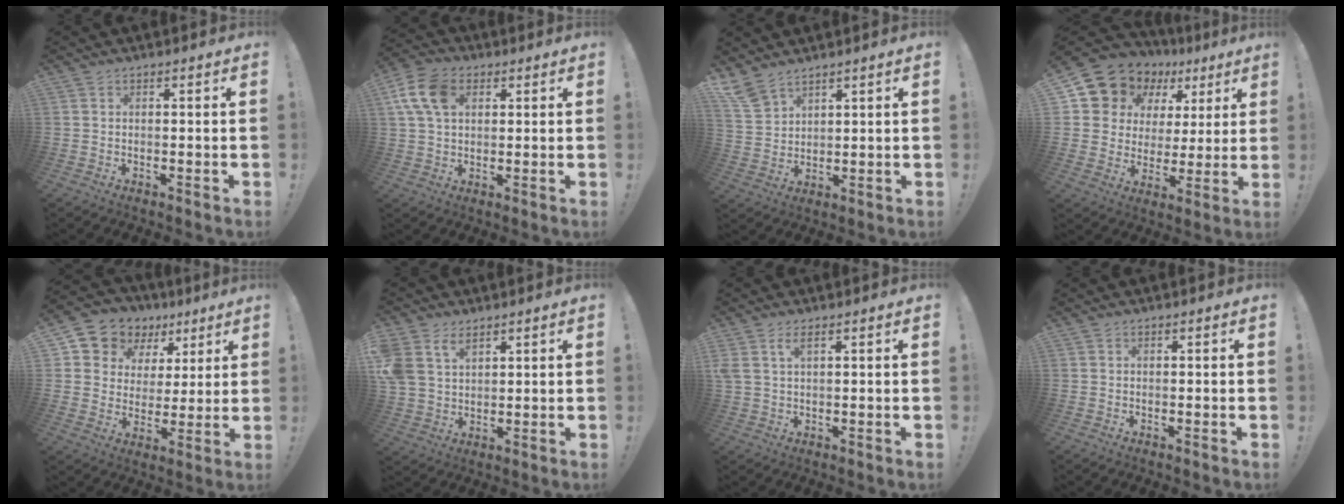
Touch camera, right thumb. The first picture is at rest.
{"total": 11.7, "force": [3.7, 7.9, 7.8], "torque": [-0.154, 0.011, 0.077]}
{"total": 7.4, "force": [6.1, 3.2, 2.6], "torque": [-0.057, -0.033, 0.122]}
{"total": 11.2, "force": [8.3, 7.2, 2.2], "torque": [-0.050, -0.070, 0.160]}
{"total": 9.3, "force": [5.1, 7.5, 2.2], "torque": [-0.037, -0.038, 0.102]}
{"total": 8.7, "force": [5.0, 6.1, 3.8], "torque": [-0.089, -0.023, 0.100]}
{"total": 3.6, "force": [1.7, 1.3, 2.9], "torque": [-0.056, -0.006, 0.028]}
{"total": 0.0}